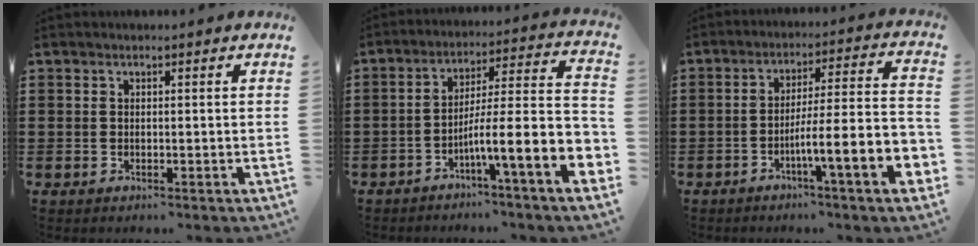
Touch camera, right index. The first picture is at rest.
{"total": 9.4, "force": [-3.4, 0.1, 8.7], "torque": [-0.150, -0.039, -0.075]}
{"total": 8.9, "force": [-3.8, 0.2, 8.1], "torque": [-0.133, -0.032, -0.076]}